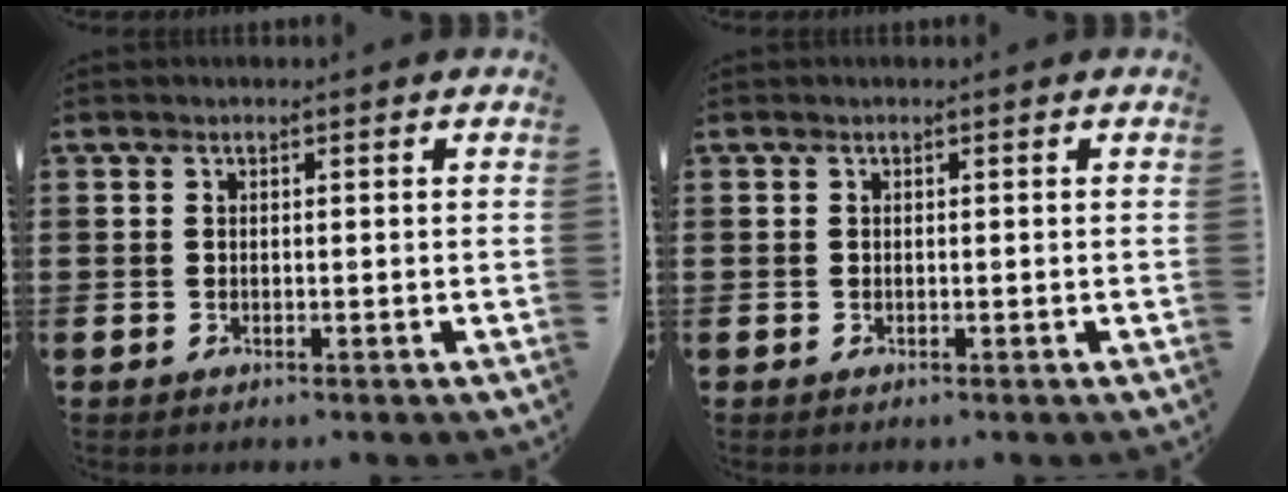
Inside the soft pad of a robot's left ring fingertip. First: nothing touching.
{"total": 0.0}